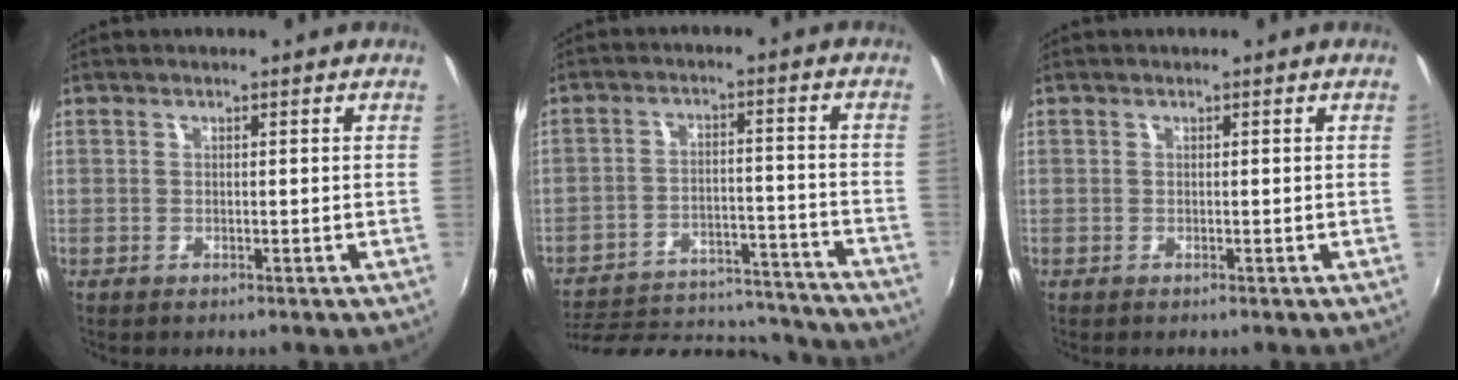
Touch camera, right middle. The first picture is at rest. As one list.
[{"total": 21.7, "force": [-19.5, 6.6, 6.6], "torque": [-0.128, 0.016, -0.251]}, {"total": 0.0}]